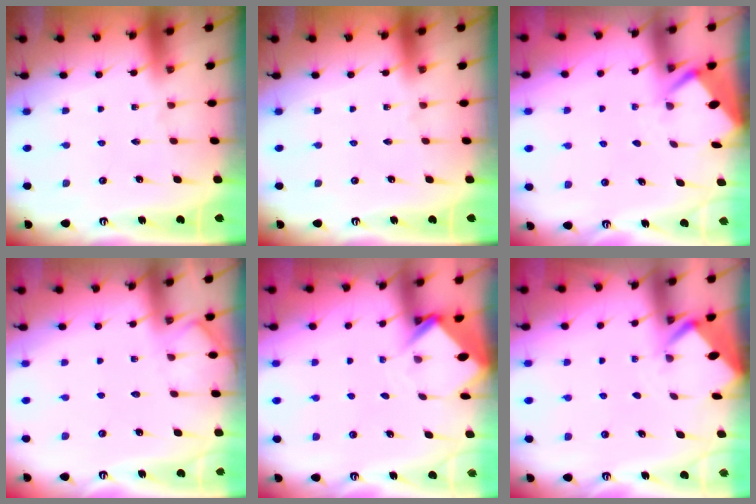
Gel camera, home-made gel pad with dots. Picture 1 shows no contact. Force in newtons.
{"total": 0.0}
{"total": 2.6, "press": 2.6, "slide": 0.3}
{"total": 3.5, "press": 3.4, "slide": 0.5}
{"total": 3.9, "press": 3.9, "slide": 0.2}
{"total": 2.5, "press": 2.5, "slide": 0.1}